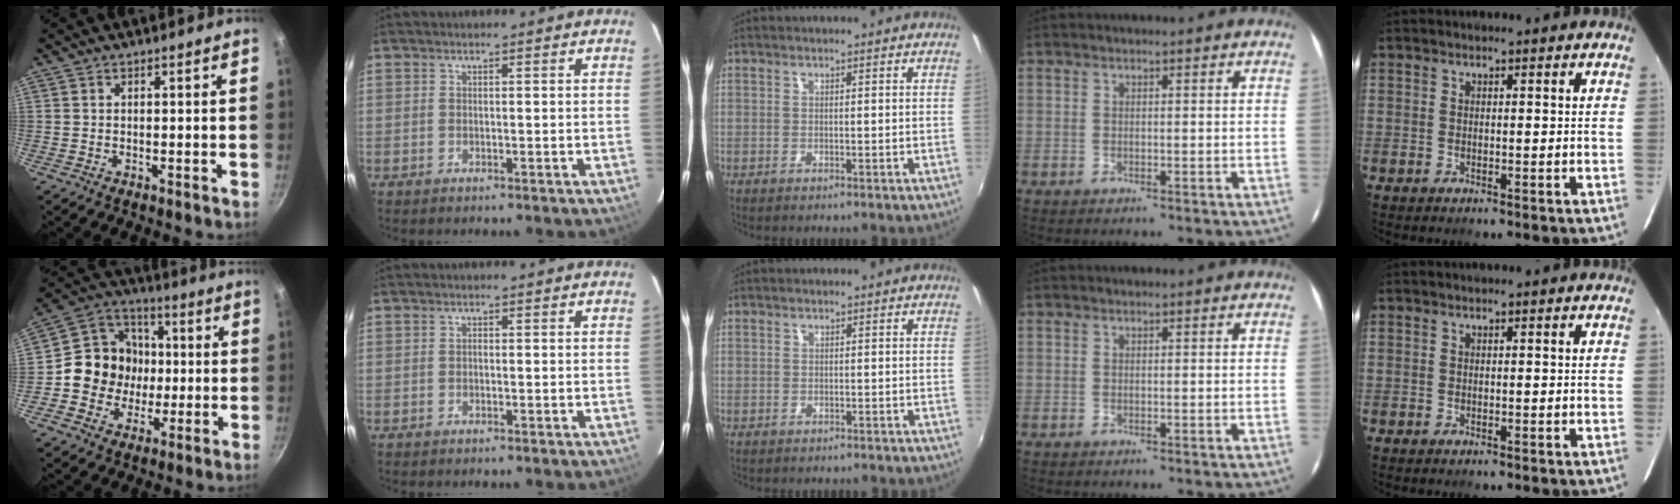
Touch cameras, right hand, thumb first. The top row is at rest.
{"thumb": {"total": 13.3, "force": [-1.0, 12.2, 5.3], "torque": [-0.053, 0.027, -0.033]}, "middle": {"total": 1.2, "force": [-1.0, 0.7, 0.1], "torque": [-0.007, 0.002, -0.013]}}